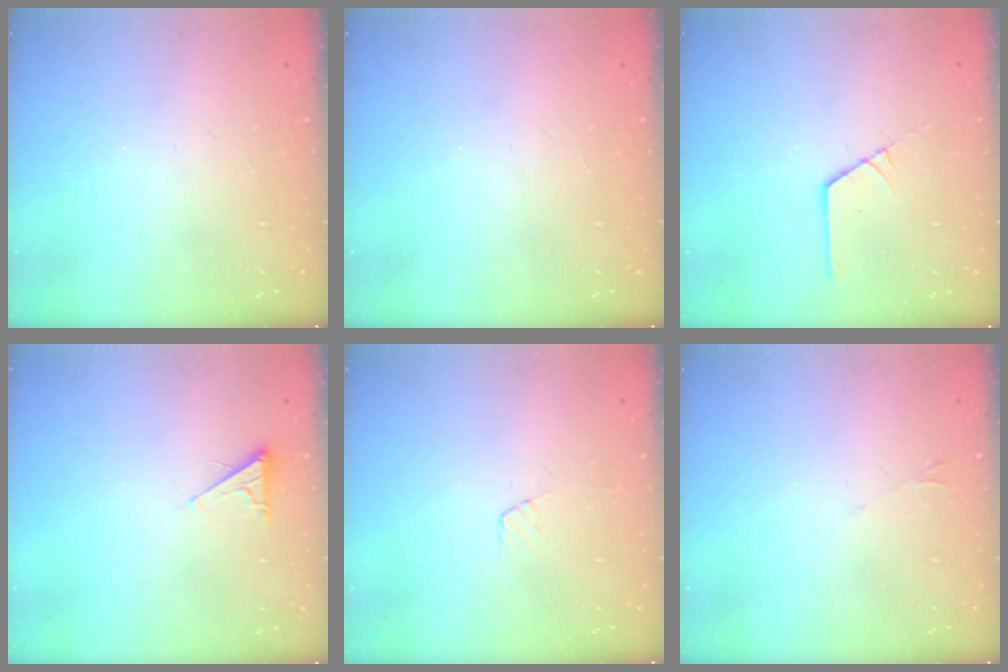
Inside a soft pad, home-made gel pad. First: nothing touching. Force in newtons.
{"total": 0.0}
{"total": 1.3, "press": 1.3, "slide": 0.2}
{"total": 2.5, "press": 2.5, "slide": 0.4}
{"total": 3.9, "press": 3.9, "slide": 0.4}
{"total": 2.2, "press": 2.2, "slide": 0.4}